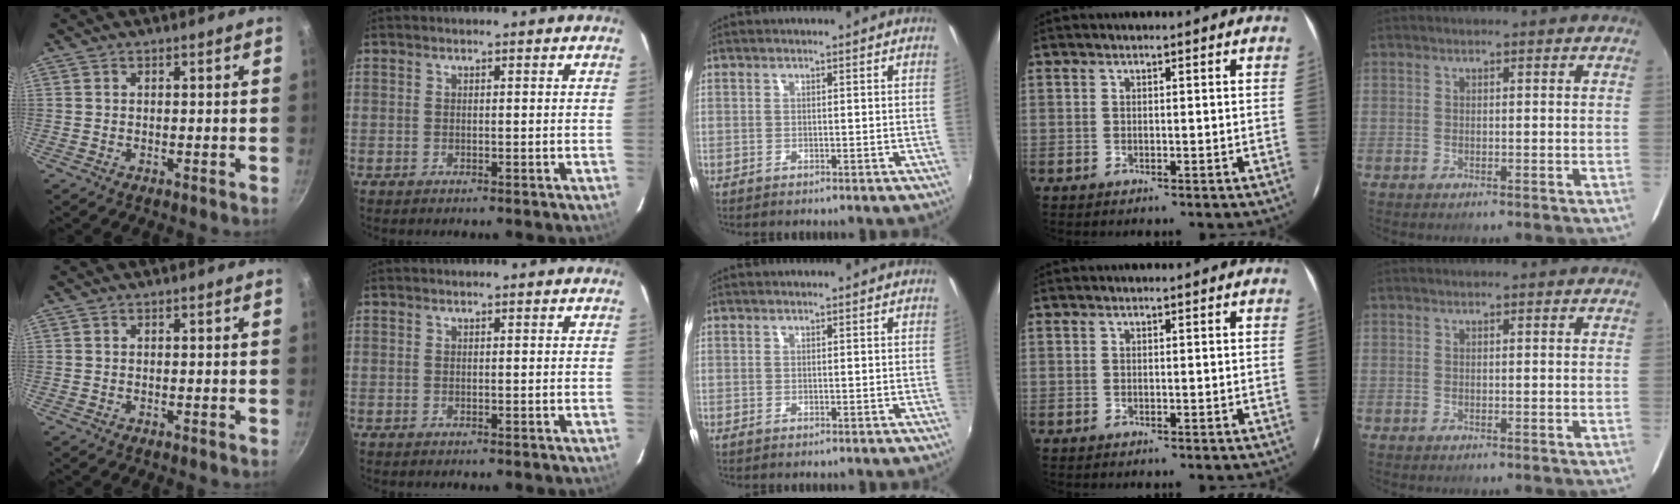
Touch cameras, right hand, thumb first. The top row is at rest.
{}